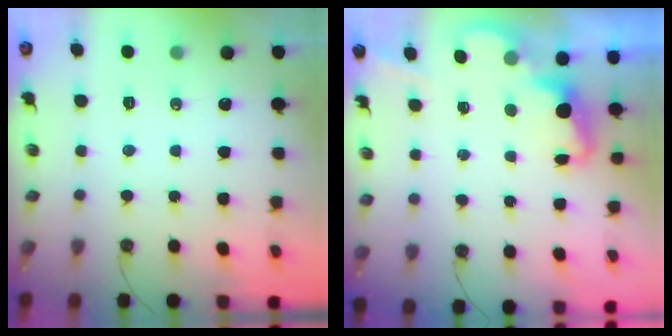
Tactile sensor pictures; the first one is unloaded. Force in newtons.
{"total": 2.5, "press": 2.4, "slide": 0.5}